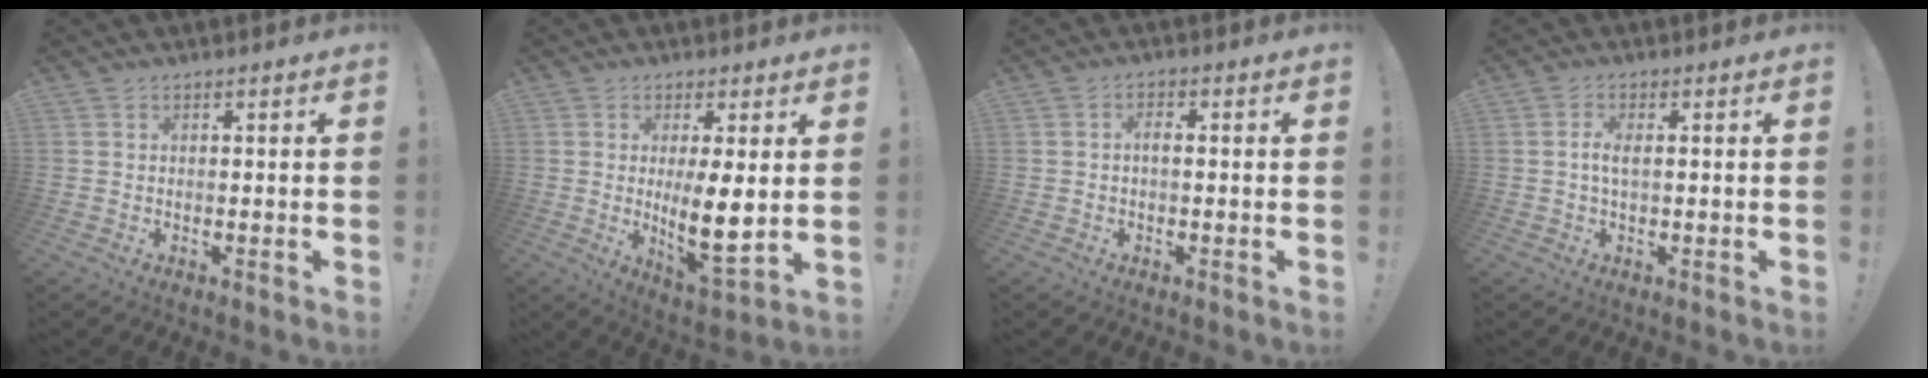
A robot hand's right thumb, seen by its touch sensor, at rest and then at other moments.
{"total": 11.1, "force": [0.4, 3.5, 10.5], "torque": [-0.165, -0.020, 0.007]}
{"total": 2.0, "force": [-0.5, 0.7, 1.8], "torque": [-0.039, 0.006, -0.010]}
{"total": 3.3, "force": [0.1, 0.9, 3.2], "torque": [-0.063, 0.000, -0.002]}